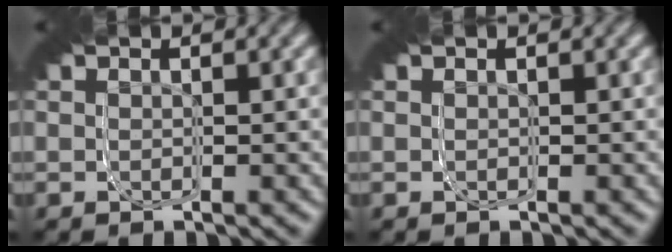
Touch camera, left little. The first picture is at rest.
{"total": 0.0}